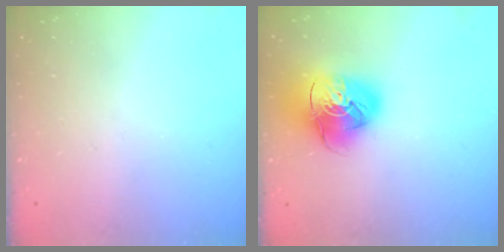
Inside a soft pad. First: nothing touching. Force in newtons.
{"total": 14.9, "press": 14.8, "slide": 1.9}